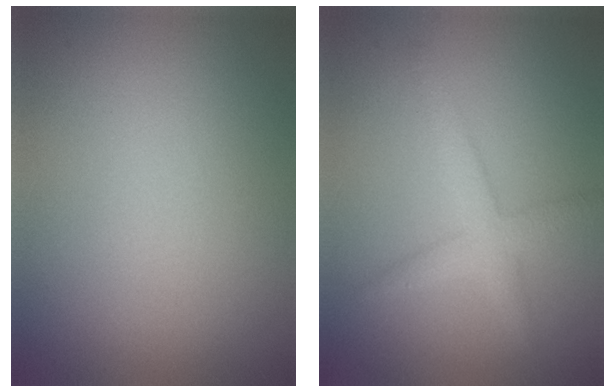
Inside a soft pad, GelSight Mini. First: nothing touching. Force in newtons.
{"total": 2.6, "press": 2.6, "slide": 0.2}